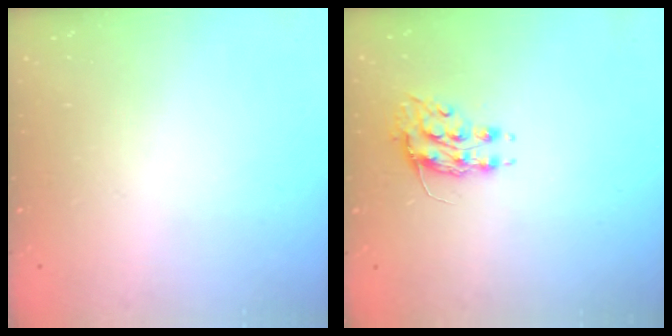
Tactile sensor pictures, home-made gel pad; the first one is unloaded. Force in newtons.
{"total": 8.1, "press": 8.1, "slide": 0.7}